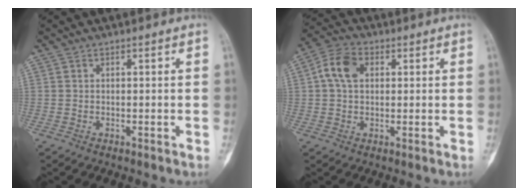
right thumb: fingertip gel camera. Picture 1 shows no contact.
{"total": 7.0, "force": [1.5, 4.8, 4.9], "torque": [-0.090, 0.017, 0.022]}